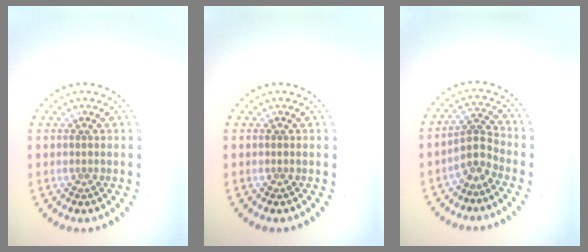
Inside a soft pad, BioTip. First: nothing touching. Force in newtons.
{"total": 0.0}
{"total": 2.5, "press": 1.7, "slide": 1.9}